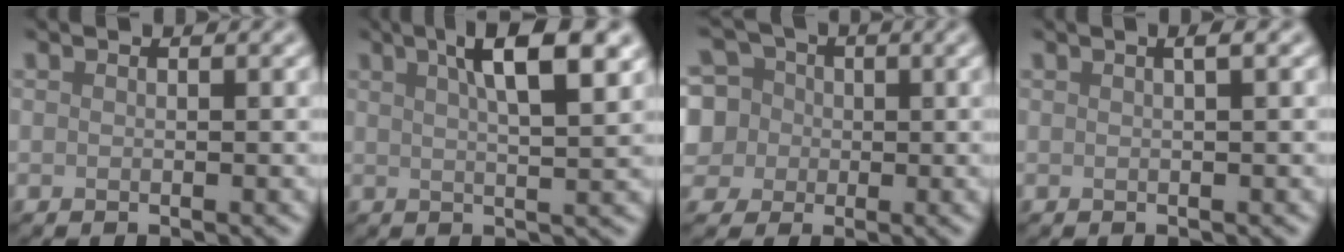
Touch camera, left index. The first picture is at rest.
{"total": 7.1, "force": [3.1, 2.0, 6.0], "torque": [-0.064, 0.020, 0.034]}
{"total": 8.9, "force": [1.3, 8.1, 3.5], "torque": [-0.080, 0.035, -0.012]}
{"total": 1.3, "force": [0.5, 0.4, 1.2], "torque": [-0.014, 0.007, 0.004]}